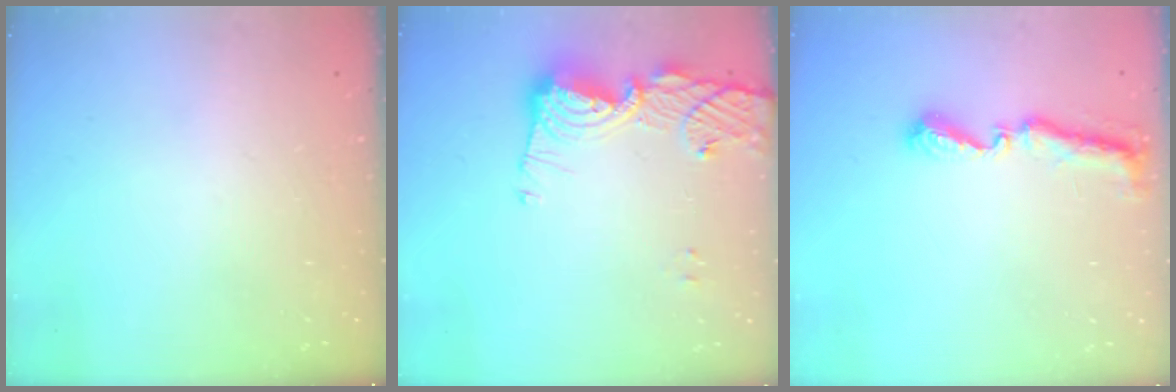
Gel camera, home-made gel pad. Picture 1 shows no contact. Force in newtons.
{"total": 12.7, "press": 12.6, "slide": 1.2}
{"total": 8.1, "press": 8.1, "slide": 0.5}